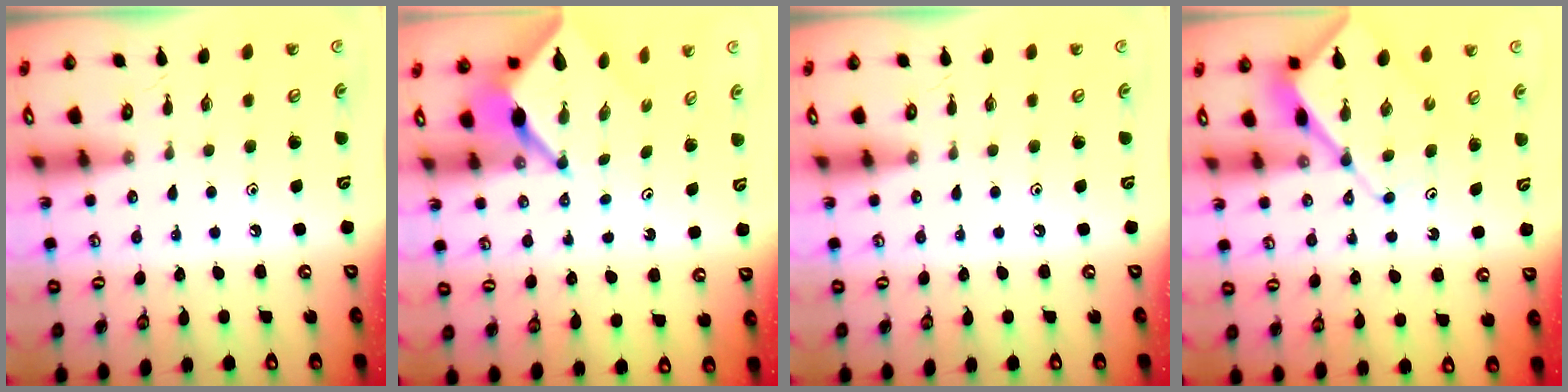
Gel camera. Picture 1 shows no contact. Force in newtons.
{"total": 5.9, "press": 5.9, "slide": 0.4}
{"total": 0.0}
{"total": 9.1, "press": 9.0, "slide": 1.1}